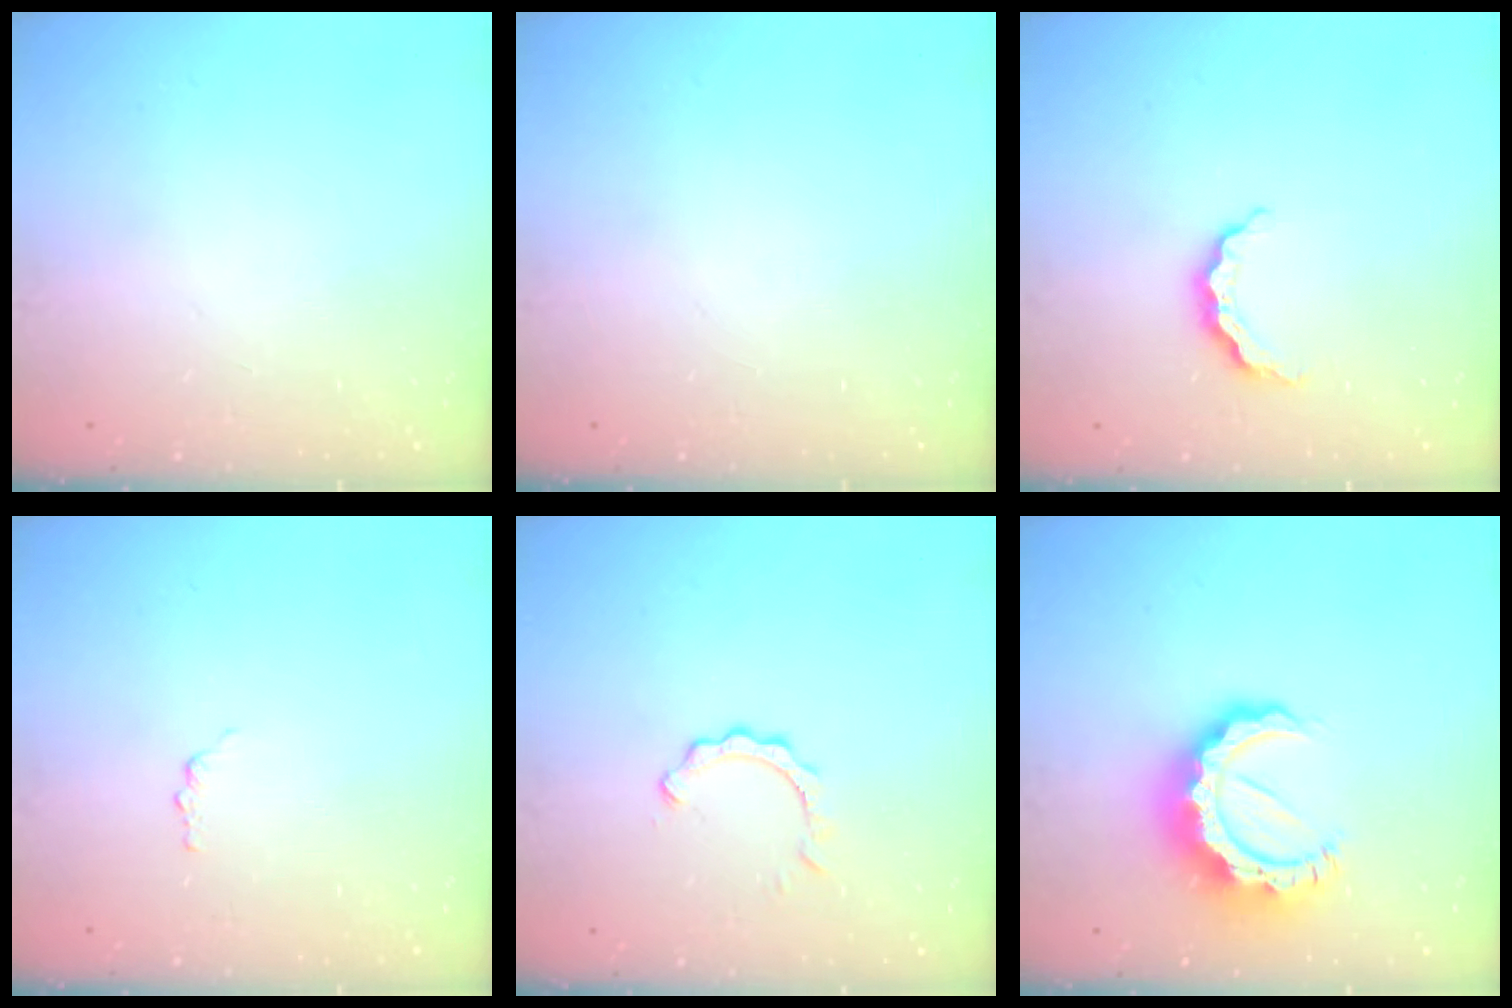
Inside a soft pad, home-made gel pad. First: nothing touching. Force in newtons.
{"total": 0.0}
{"total": 5.6, "press": 5.6, "slide": 0.7}
{"total": 1.2, "press": 1.2, "slide": 0.2}
{"total": 2.8, "press": 2.8, "slide": 0.3}
{"total": 13.7, "press": 13.6, "slide": 1.3}